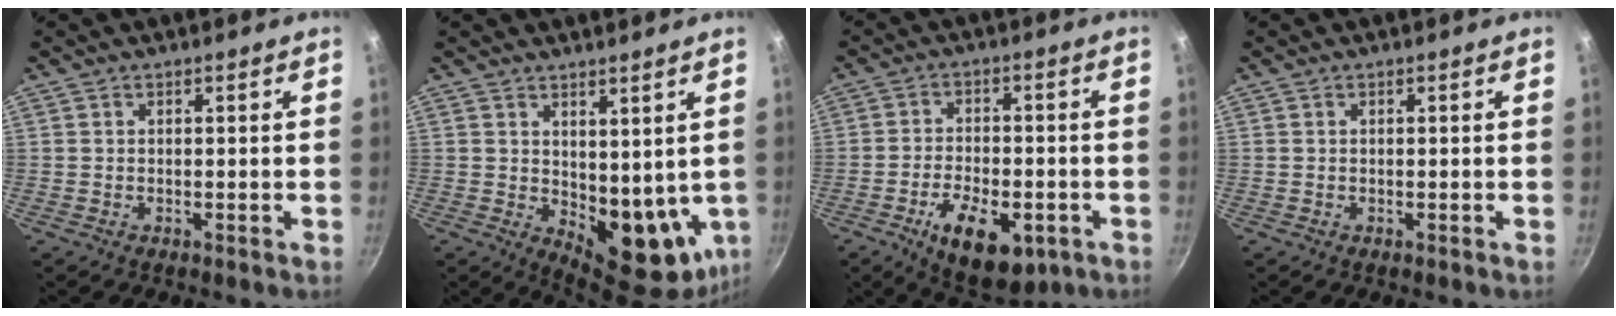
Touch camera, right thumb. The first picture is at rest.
{"total": 12.4, "force": [2.2, 6.8, 10.1], "torque": [-0.108, -0.036, 0.052]}
{"total": 13.2, "force": [-5.4, 6.7, 10.0], "torque": [-0.138, 0.017, -0.075]}
{"total": 0.0}